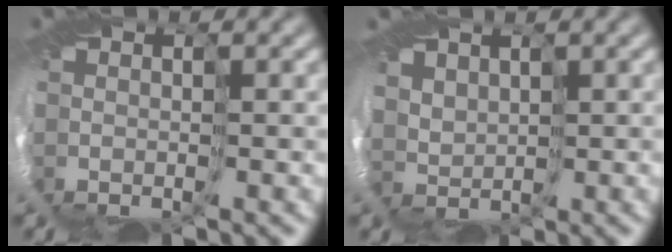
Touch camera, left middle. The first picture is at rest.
{"total": 2.0, "force": [1.4, 1.4, 0.2], "torque": [-0.020, 0.002, 0.036]}